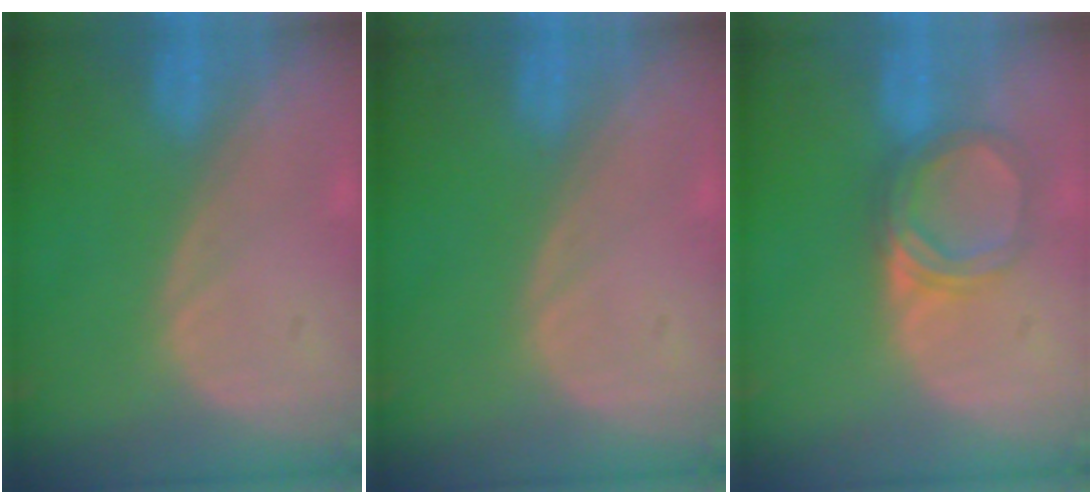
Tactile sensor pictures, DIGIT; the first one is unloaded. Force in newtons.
{"total": 0.0}
{"total": 5.3, "press": 5.0, "slide": 1.8}